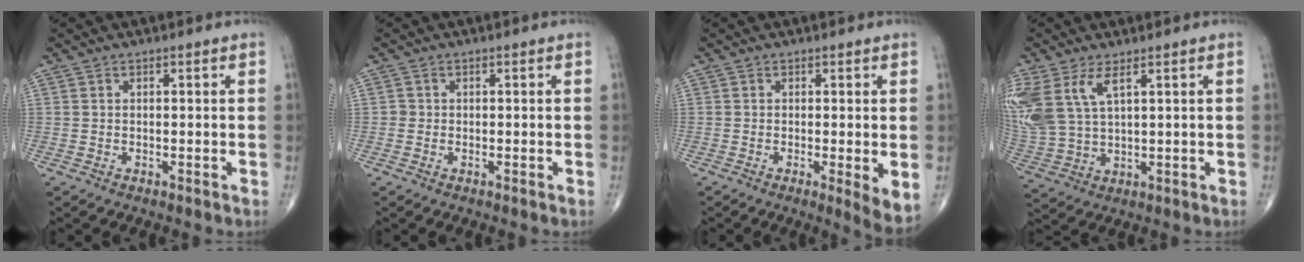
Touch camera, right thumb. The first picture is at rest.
{"total": 0.8, "force": [-0.1, 0.8, 0.1], "torque": [0.004, 0.004, -0.002]}
{"total": 4.6, "force": [-0.6, 0.9, 4.5], "torque": [-0.072, -0.016, -0.013]}
{"total": 12.4, "force": [5.3, 6.0, 9.4], "torque": [-0.230, -0.010, 0.118]}